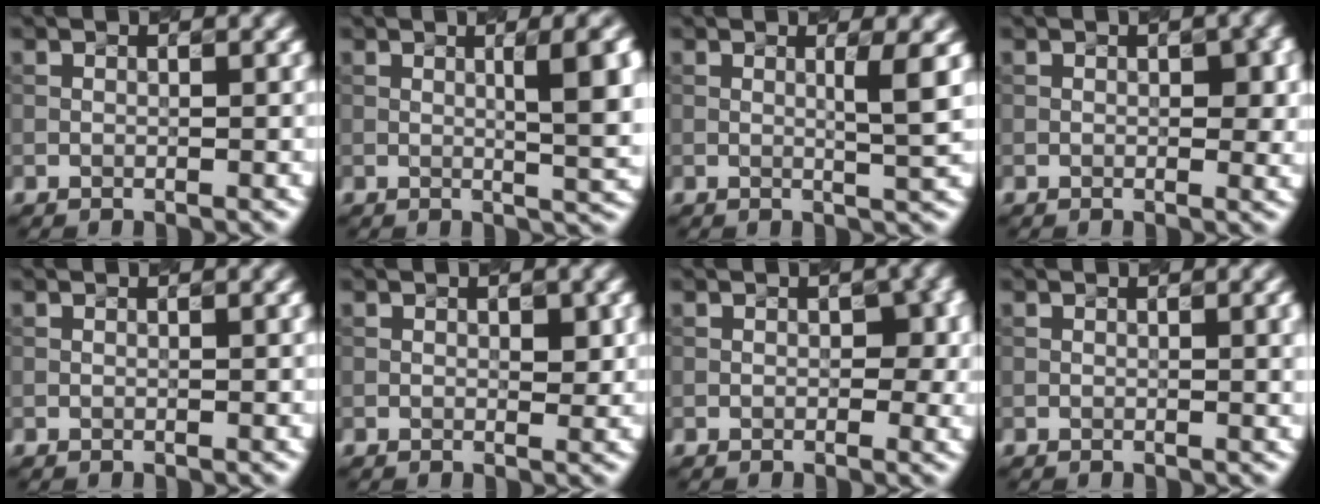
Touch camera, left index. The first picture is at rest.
{"total": 6.7, "force": [1.0, 1.5, 6.4], "torque": [-0.072, 0.006, 0.022]}
{"total": 2.7, "force": [0.4, 0.2, 2.6], "torque": [-0.038, -0.003, 0.011]}
{"total": 2.7, "force": [0.3, 1.1, 2.4], "torque": [-0.031, 0.001, 0.012]}
{"total": 0.7, "force": [0.1, 0.2, 0.6], "torque": [-0.007, 0.004, -0.001]}
{"total": 1.2, "force": [0.2, 0.4, 1.1], "torque": [-0.018, -0.002, 0.011]}
{"total": 2.5, "force": [0.0, 1.5, 2.0], "torque": [-0.018, -0.001, 0.004]}
{"total": 2.5, "force": [0.5, 0.8, 2.4], "torque": [-0.021, 0.008, 0.008]}